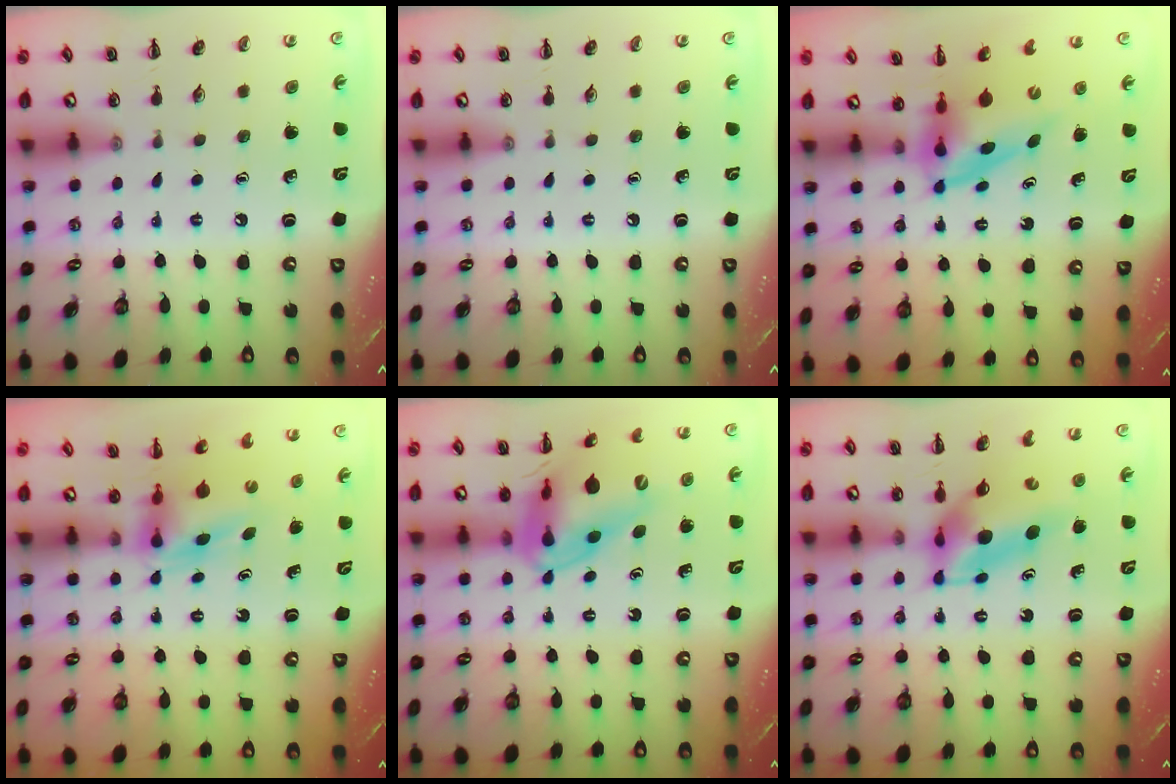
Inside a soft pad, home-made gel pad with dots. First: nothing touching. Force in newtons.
{"total": 0.0}
{"total": 3.9, "press": 3.8, "slide": 0.7}
{"total": 4.4, "press": 4.4, "slide": 0.7}
{"total": 14.0, "press": 13.4, "slide": 4.0}
{"total": 5.4, "press": 5.1, "slide": 1.5}